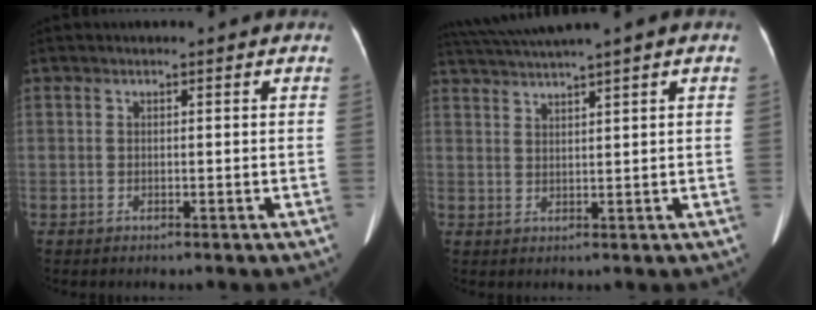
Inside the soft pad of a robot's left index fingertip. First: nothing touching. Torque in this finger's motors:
{"motor_torque": [0.96, -1.18, 0.12, 0.04]}